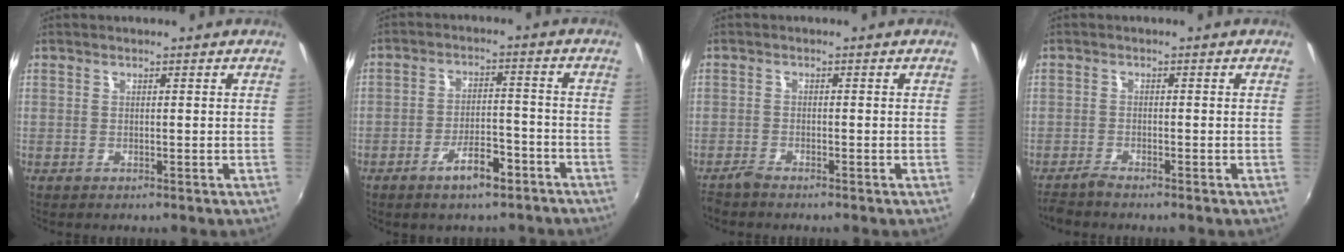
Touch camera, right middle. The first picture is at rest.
{"total": 7.2, "force": [-5.0, 2.8, 4.3], "torque": [-0.078, 0.011, -0.069]}
{"total": 1.9, "force": [-1.8, 0.2, 0.5], "torque": [-0.020, -0.005, -0.038]}
{"total": 2.3, "force": [-2.2, 0.0, 0.7], "torque": [-0.027, -0.007, -0.044]}